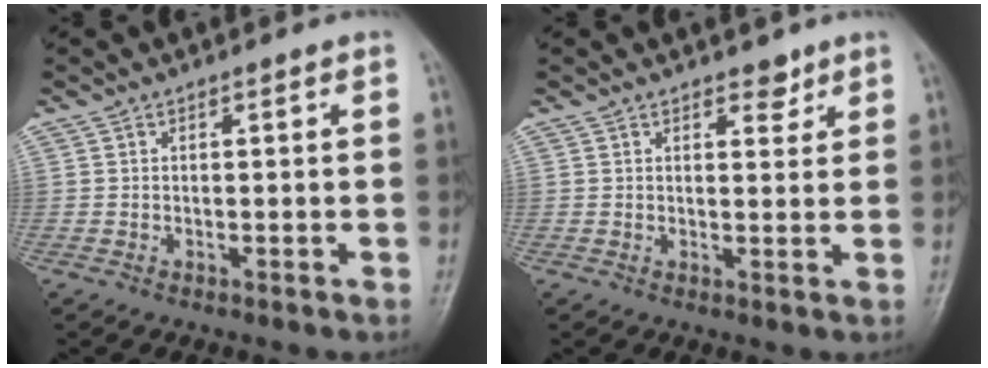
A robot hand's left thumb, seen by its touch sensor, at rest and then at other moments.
{"total": 2.7, "force": [1.9, 1.4, 1.2], "torque": [0.000, -0.012, 0.027]}